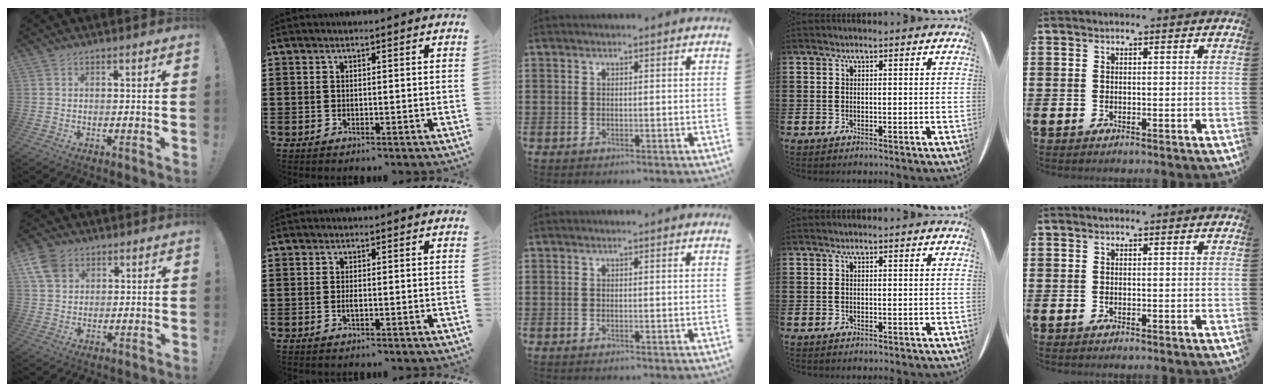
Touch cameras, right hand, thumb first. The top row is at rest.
{"thumb": {"total": 8.4, "force": [4.1, 6.3, 3.8], "torque": [-0.077, -0.013, 0.083]}, "index": {"total": 1.0, "force": [-0.3, 0.3, 0.9], "torque": [-0.018, -0.002, -0.005]}}